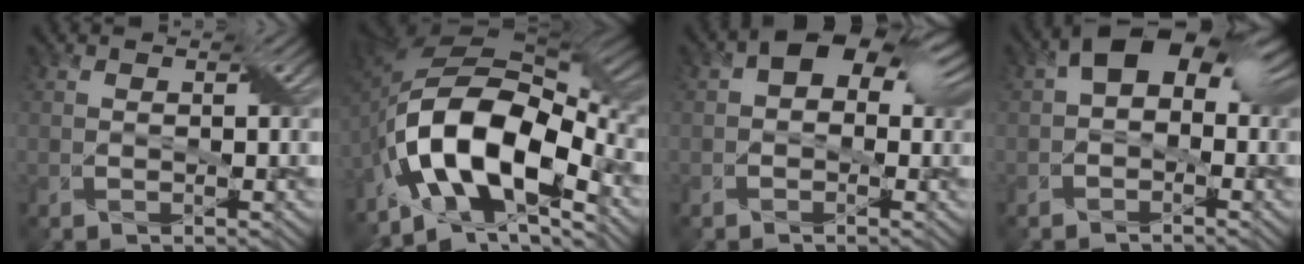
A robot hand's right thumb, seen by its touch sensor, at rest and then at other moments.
{"total": 16.4, "force": [-6.9, 8.2, 12.4], "torque": [-0.238, -0.006, -0.141]}
{"total": 8.4, "force": [2.1, 5.6, 5.9], "torque": [-0.071, 0.040, 0.000]}
{"total": 7.7, "force": [1.3, 4.8, 5.8], "torque": [-0.093, 0.017, 0.006]}